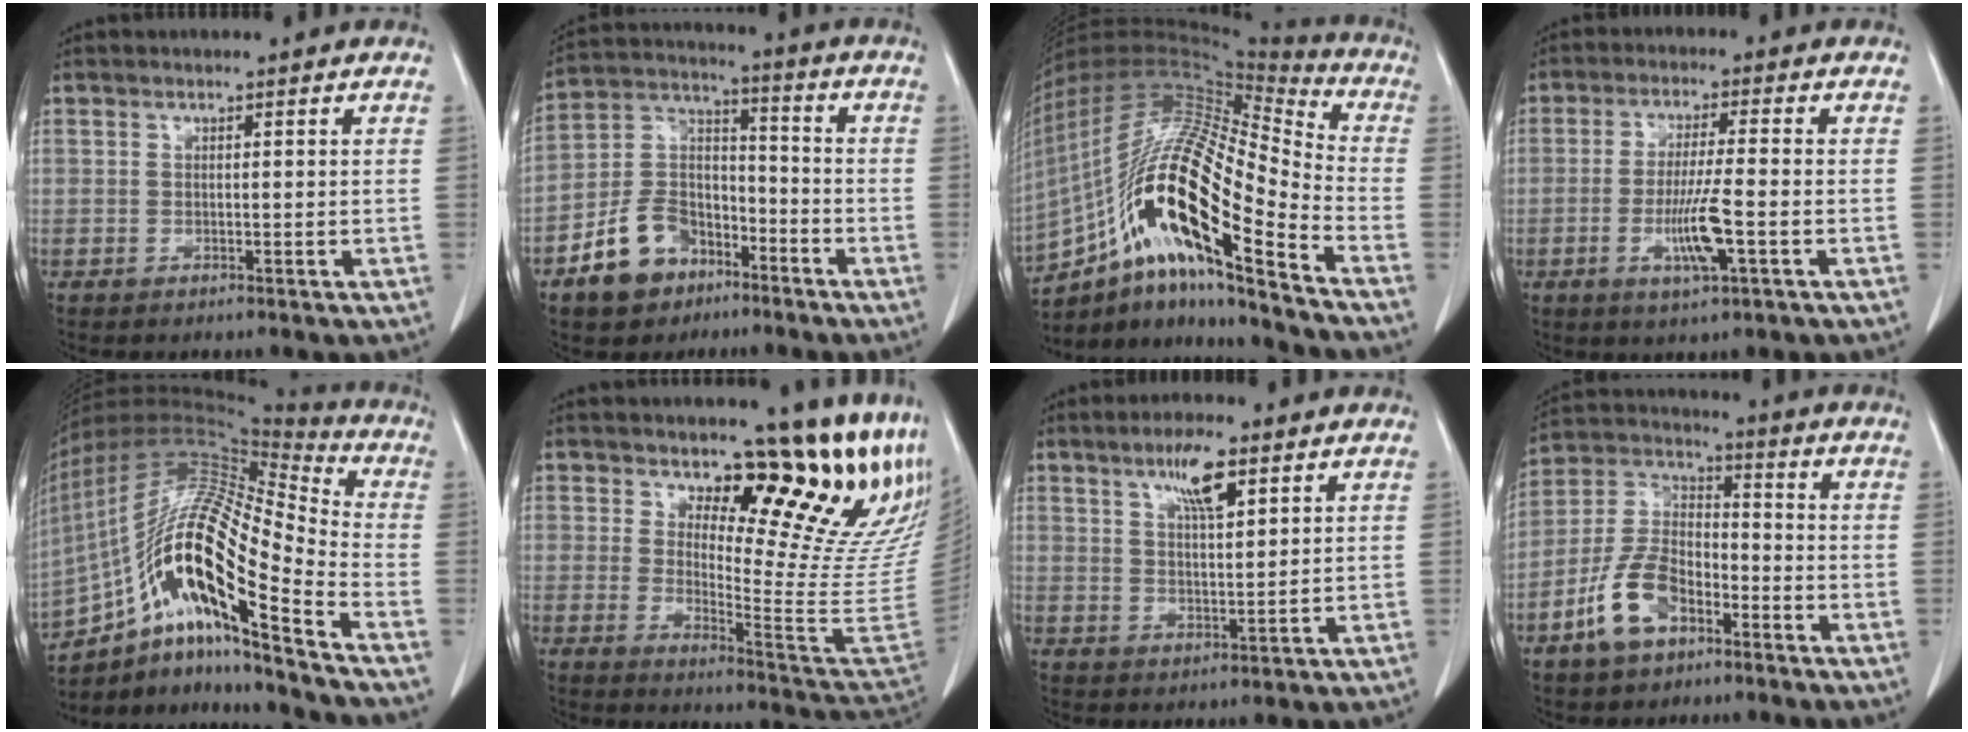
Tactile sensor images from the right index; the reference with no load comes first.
{"total": 11.8, "force": [-6.7, 8.1, 5.3], "torque": [-0.113, 0.024, -0.118]}
{"total": 24.4, "force": [-12.7, 3.7, 20.5], "torque": [-0.397, -0.003, -0.230]}
{"total": 7.4, "force": [-2.3, 0.3, 7.0], "torque": [-0.133, -0.011, -0.042]}
{"total": 22.4, "force": [-11.7, 3.2, 18.8], "torque": [-0.369, 0.005, -0.210]}
{"total": 21.5, "force": [17.0, 3.5, 12.7], "torque": [-0.177, -0.117, 0.210]}
{"total": 6.7, "force": [3.8, 1.4, 5.3], "torque": [-0.098, -0.001, 0.067]}
{"total": 11.0, "force": [-5.7, 6.1, 7.2], "torque": [-0.161, 0.014, -0.109]}